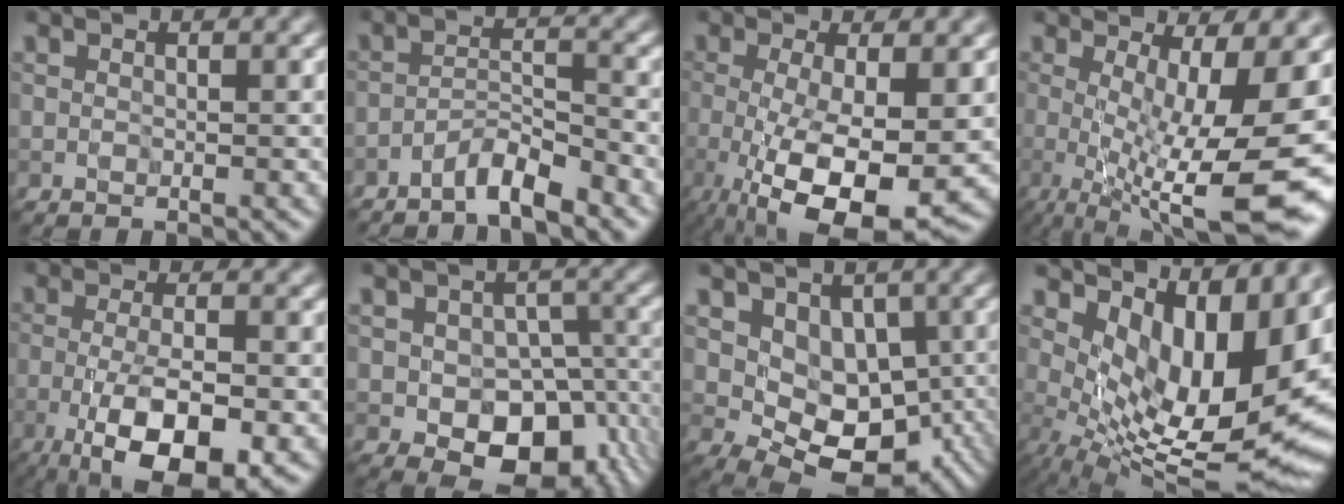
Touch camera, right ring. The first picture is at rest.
{"total": 3.2, "force": [-2.8, 0.4, 1.5], "torque": [-0.023, 0.011, -0.058]}
{"total": 8.7, "force": [-2.1, 2.4, 8.1], "torque": [-0.145, -0.022, -0.028]}
{"total": 14.1, "force": [-2.6, 3.7, 13.3], "torque": [-0.184, -0.017, -0.040]}
{"total": 9.2, "force": [-3.4, 3.1, 8.0], "torque": [-0.136, -0.012, -0.055]}
{"total": 11.2, "force": [-3.2, 7.4, 7.8], "torque": [-0.106, -0.029, -0.032]}
{"total": 10.3, "force": [-0.7, 7.0, 7.4], "torque": [-0.084, -0.009, -0.002]}
{"total": 14.0, "force": [2.7, 6.2, 12.2], "torque": [-0.172, -0.012, 0.065]}